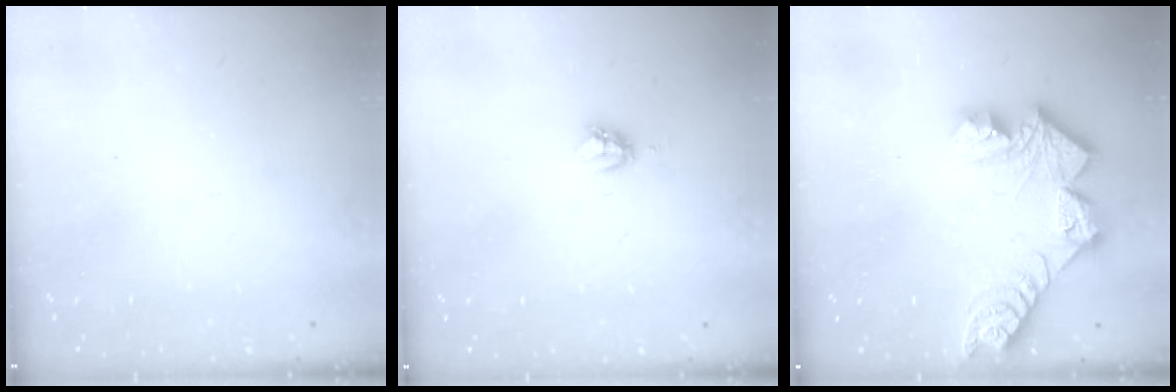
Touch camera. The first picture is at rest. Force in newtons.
{"total": 4.0, "press": 3.9, "slide": 0.7}
{"total": 13.7, "press": 13.6, "slide": 1.2}